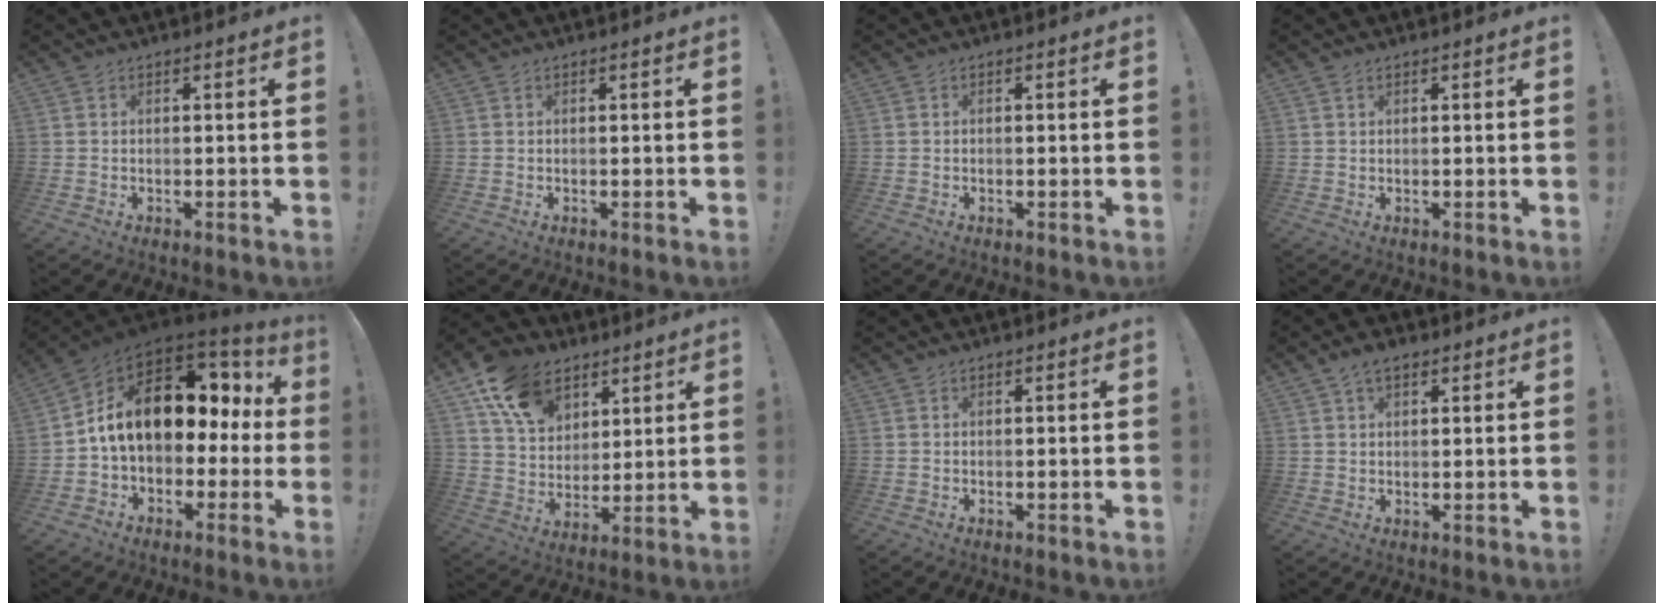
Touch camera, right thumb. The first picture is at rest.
{"total": 0.0}
{"total": 0.0}
{"total": 0.6, "force": [0.4, 0.4, 0.2], "torque": [0.001, -0.002, 0.007]}
{"total": 17.4, "force": [4.6, 11.5, 12.3], "torque": [-0.179, -0.005, 0.095]}
{"total": 14.8, "force": [8.3, 10.5, 6.4], "torque": [-0.107, -0.041, 0.159]}
{"total": 0.0}
{"total": 4.1, "force": [2.3, 2.2, 2.6], "torque": [-0.039, -0.005, 0.042]}